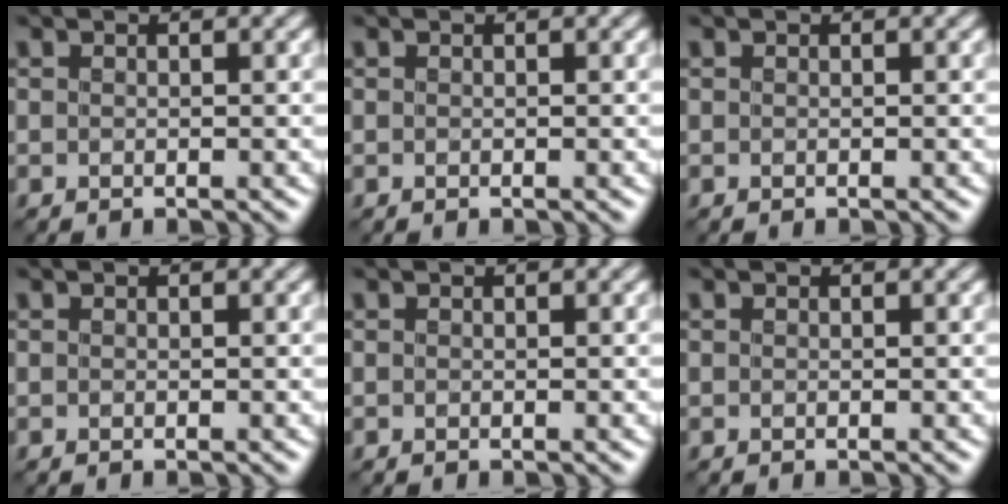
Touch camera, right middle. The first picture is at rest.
{"total": 0.0}
{"total": 0.0}
{"total": 0.0}
{"total": 0.0}
{"total": 0.0}